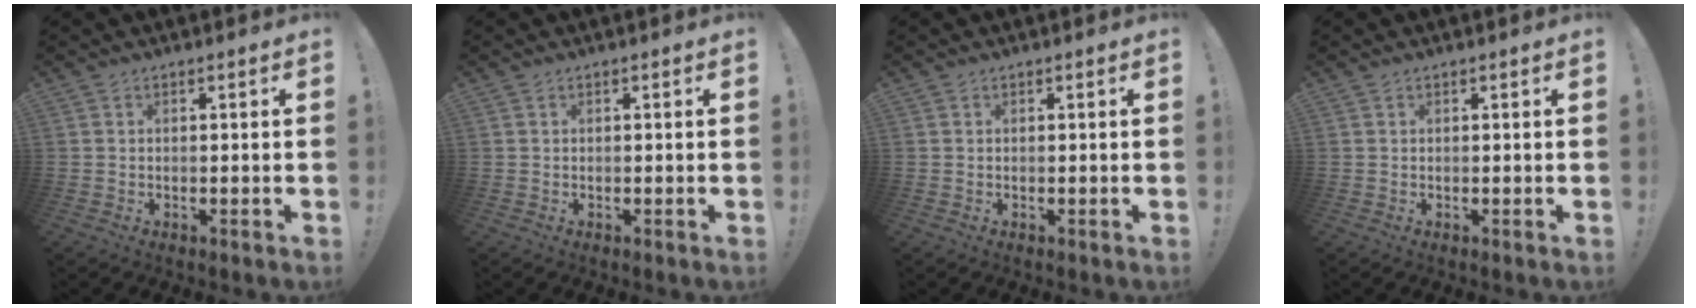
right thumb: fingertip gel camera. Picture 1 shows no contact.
{"total": 0.0}
{"total": 0.0}
{"total": 0.0}